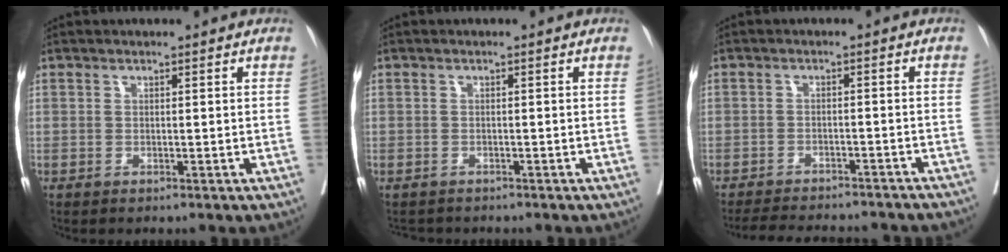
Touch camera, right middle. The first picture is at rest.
{"total": 2.2, "force": [-2.0, 0.9, -0.1], "torque": [-0.001, -0.004, -0.032]}
{"total": 15.7, "force": [-14.3, 3.3, 5.7], "torque": [-0.110, -0.011, -0.178]}